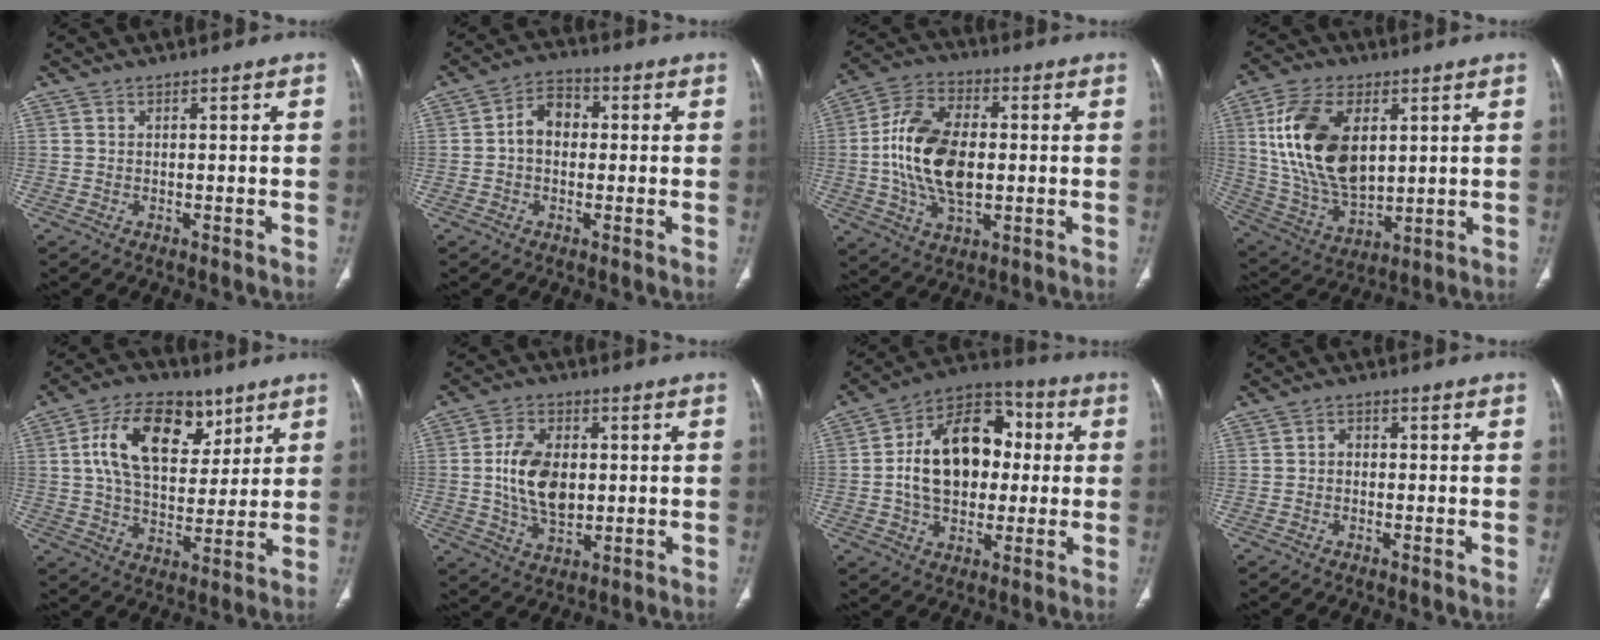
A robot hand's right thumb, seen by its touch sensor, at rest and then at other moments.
{"total": 6.5, "force": [0.2, 4.8, 4.3], "torque": [-0.056, 0.021, -0.008]}
{"total": 15.8, "force": [-0.3, 9.3, 12.8], "torque": [-0.238, 0.013, -0.006]}
{"total": 19.6, "force": [4.6, 11.4, 15.3], "torque": [-0.276, -0.017, 0.094]}
{"total": 17.2, "force": [6.6, 10.6, 11.9], "torque": [-0.174, -0.012, 0.114]}
{"total": 11.6, "force": [0.4, 7.5, 8.9], "torque": [-0.145, -0.002, 0.013]}
{"total": 19.6, "force": [1.2, 13.7, 14.1], "torque": [-0.192, 0.029, 0.016]}
{"total": 1.7, "force": [-0.4, 1.4, 0.9], "torque": [-0.005, 0.008, -0.012]}